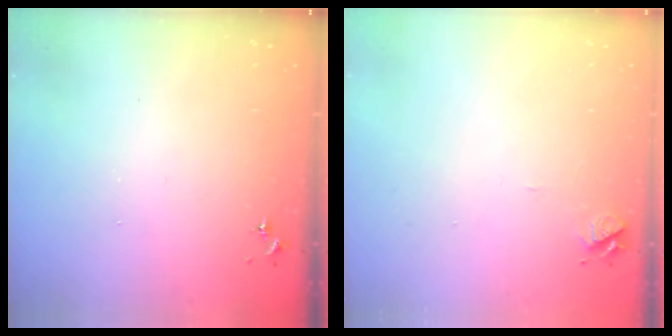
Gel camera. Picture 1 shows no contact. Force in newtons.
{"total": 4.9, "press": 4.9, "slide": 0.5}